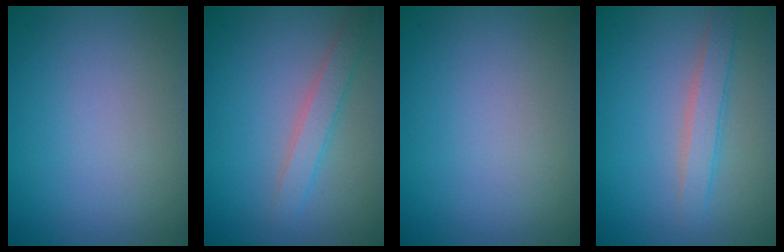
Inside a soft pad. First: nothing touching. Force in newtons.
{"total": 2.3, "press": 2.3, "slide": 0.1}
{"total": 0.0}
{"total": 2.4, "press": 2.4, "slide": 0.1}